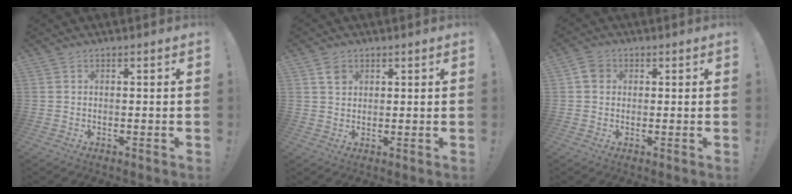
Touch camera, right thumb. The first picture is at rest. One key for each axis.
{"total": 3.4, "fx": 1.9, "fy": 2.6, "fz": 1.3, "tx": -0.007, "ty": -0.006, "tz": 0.033}
{"total": 4.4, "fx": 1.1, "fy": 3.7, "fz": 2.1, "tx": -0.027, "ty": 0.006, "tz": 0.023}